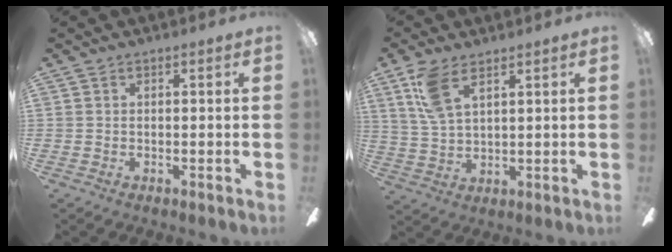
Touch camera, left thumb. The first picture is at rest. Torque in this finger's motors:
{"motor_torque": [0.13, 0.16, -0.67, 0.19, -0.01]}